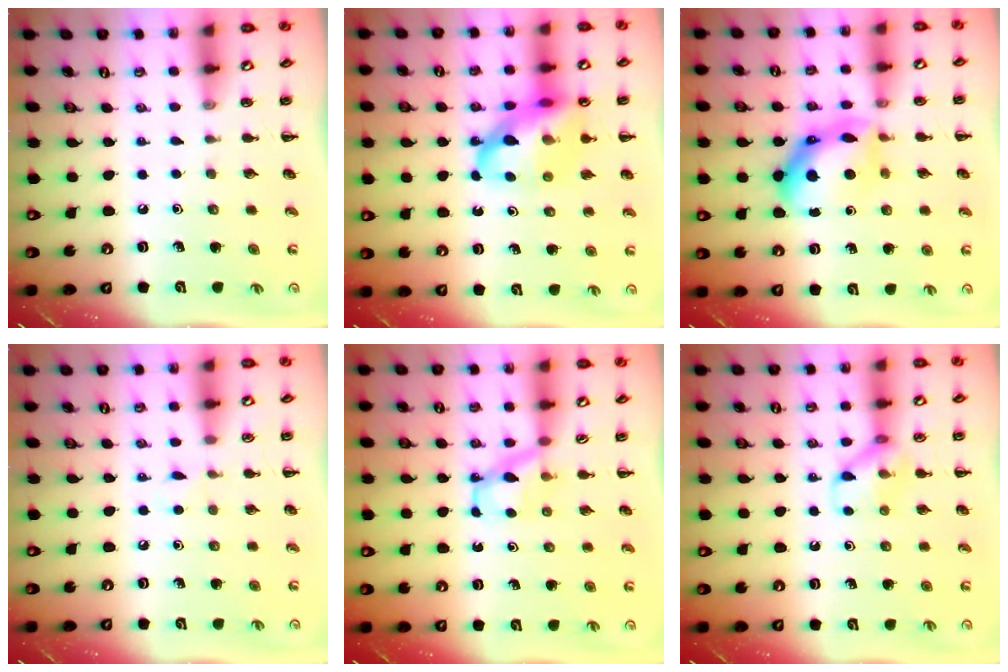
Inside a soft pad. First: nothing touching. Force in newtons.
{"total": 15.9, "press": 15.4, "slide": 3.8}
{"total": 12.3, "press": 12.3, "slide": 0.2}
{"total": 3.7, "press": 3.6, "slide": 1.2}
{"total": 4.1, "press": 4.0, "slide": 0.8}
{"total": 9.0, "press": 9.0, "slide": 0.1}